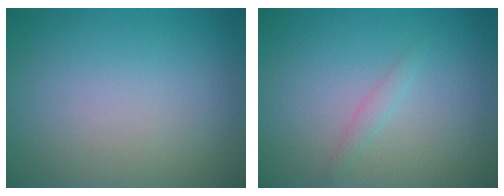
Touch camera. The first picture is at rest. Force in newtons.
{"total": 1.0, "press": 0.9, "slide": 0.2}